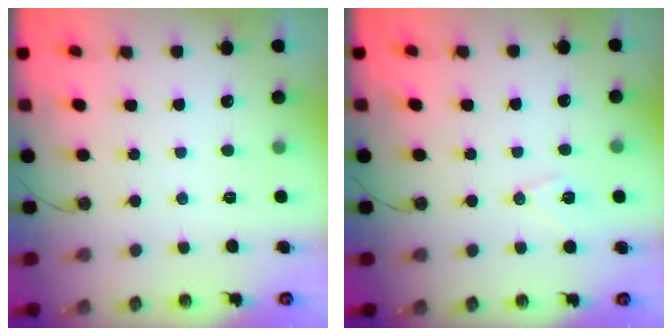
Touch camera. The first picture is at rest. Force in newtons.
{"total": 7.3, "press": 6.3, "slide": 3.6}